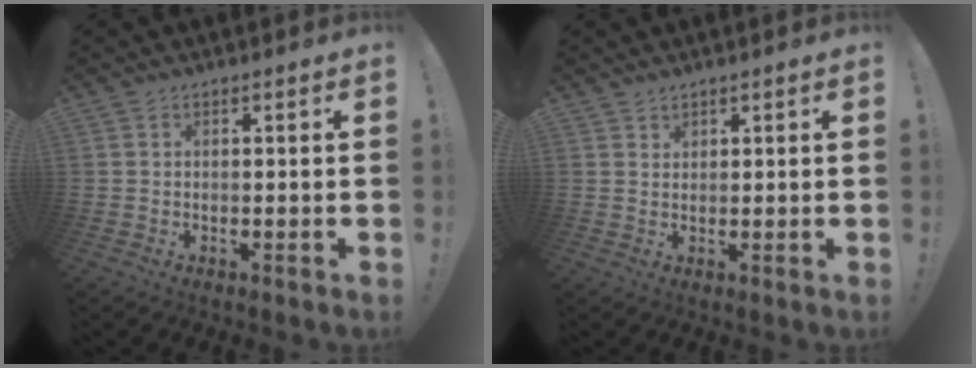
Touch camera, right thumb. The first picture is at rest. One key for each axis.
{"total": 0.8, "fx": 0.7, "fy": 0.4, "fz": 0.0, "tx": 0.005, "ty": -0.002, "tz": 0.013}